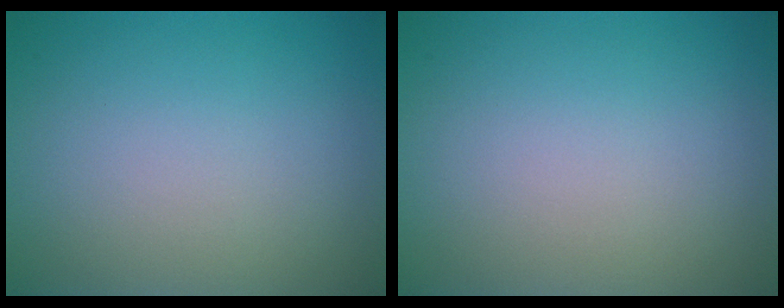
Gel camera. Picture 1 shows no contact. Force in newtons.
{"total": 0.0}